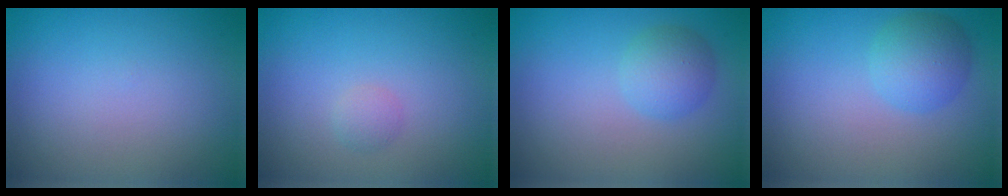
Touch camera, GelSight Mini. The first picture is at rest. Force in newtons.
{"total": 0.9, "press": 0.9, "slide": 0.1}
{"total": 2.6, "press": 2.6, "slide": 0.1}
{"total": 3.2, "press": 3.2, "slide": 0.2}